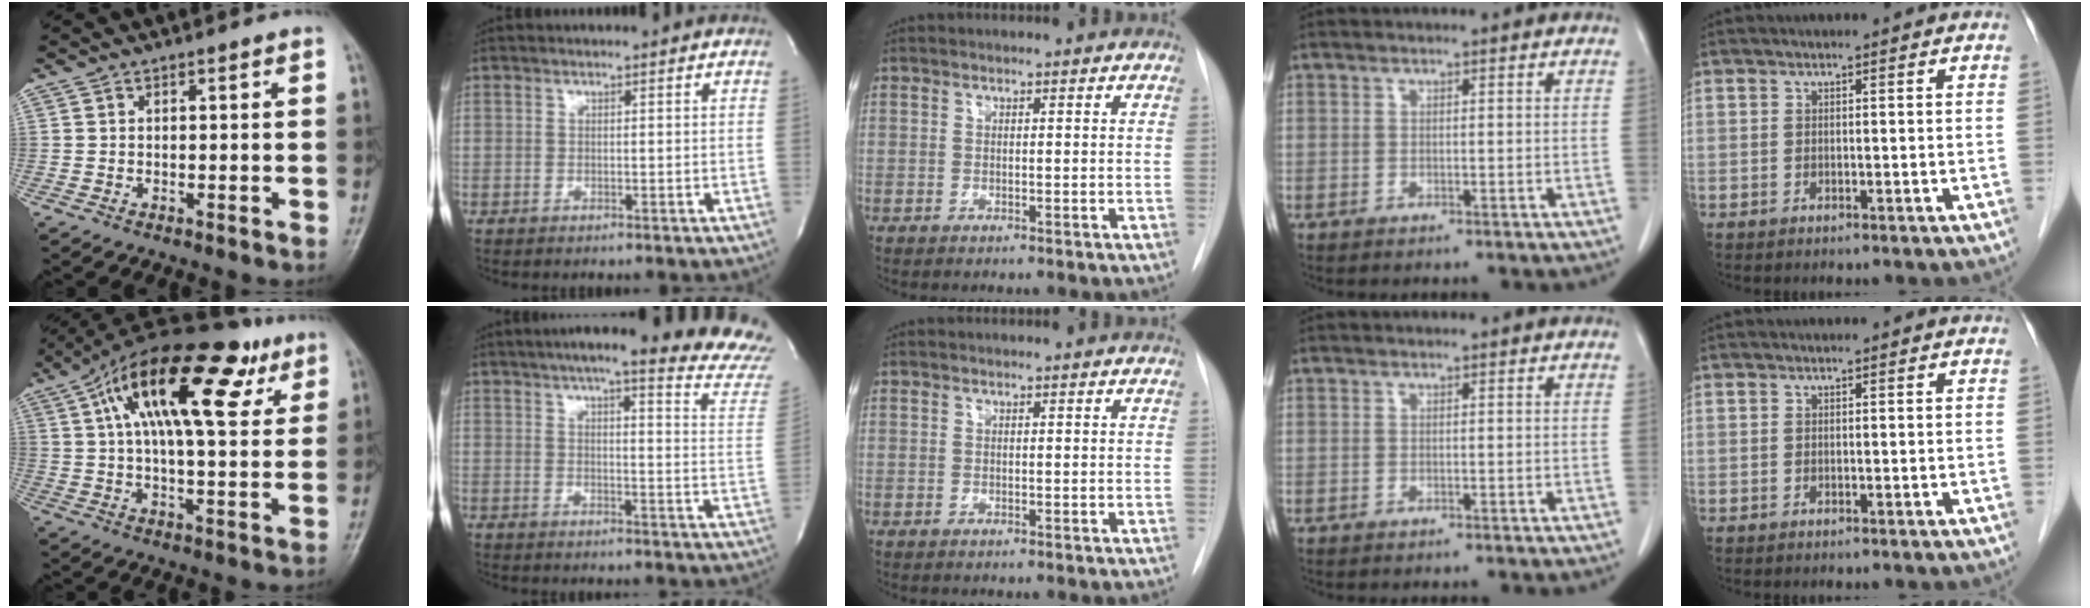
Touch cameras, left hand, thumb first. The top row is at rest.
{"thumb": {"total": 24.3, "force": [9.9, 10.0, 19.8], "torque": [-0.304, 0.014, 0.151]}, "index": {"total": 23.6, "force": [20.8, 1.1, 11.0], "torque": [-0.145, -0.065, 0.235]}}